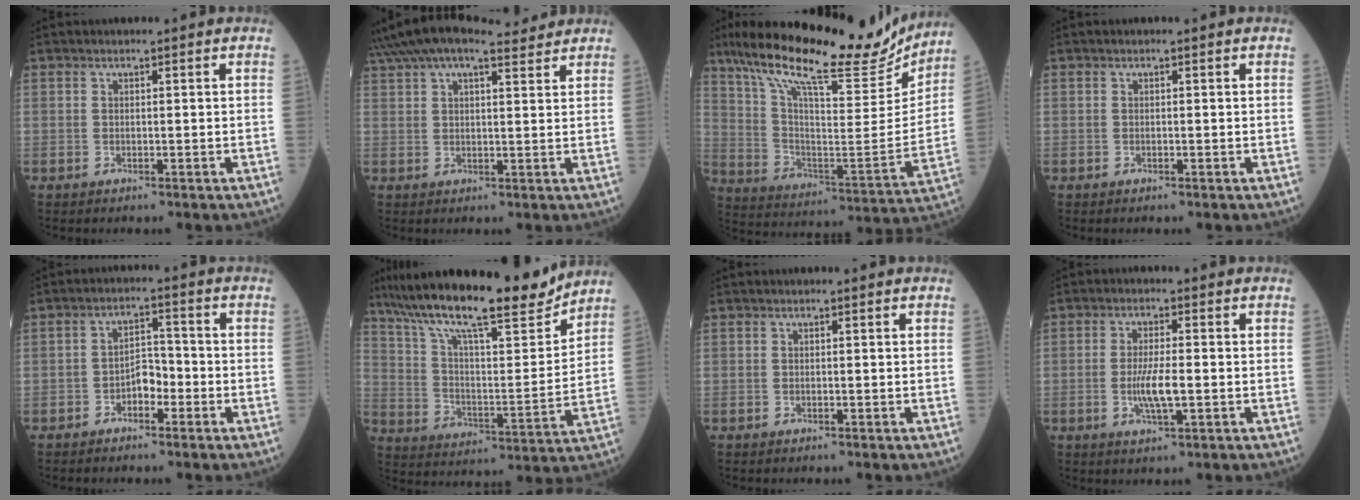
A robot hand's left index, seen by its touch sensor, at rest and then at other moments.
{"total": 12.3, "force": [10.5, 2.9, 5.6], "torque": [-0.109, 0.049, 0.164]}
{"total": 25.5, "force": [21.2, 5.3, 13.2], "torque": [-0.232, -0.011, 0.319]}
{"total": 0.0}
{"total": 3.7, "force": [-1.9, 2.0, 2.6], "torque": [-0.042, 0.012, -0.038]}
{"total": 21.5, "force": [18.0, 2.7, 11.4], "torque": [-0.204, 0.002, 0.290]}
{"total": 0.0}
{"total": 4.9, "force": [-0.9, 0.8, 4.8], "torque": [-0.100, -0.007, -0.017]}